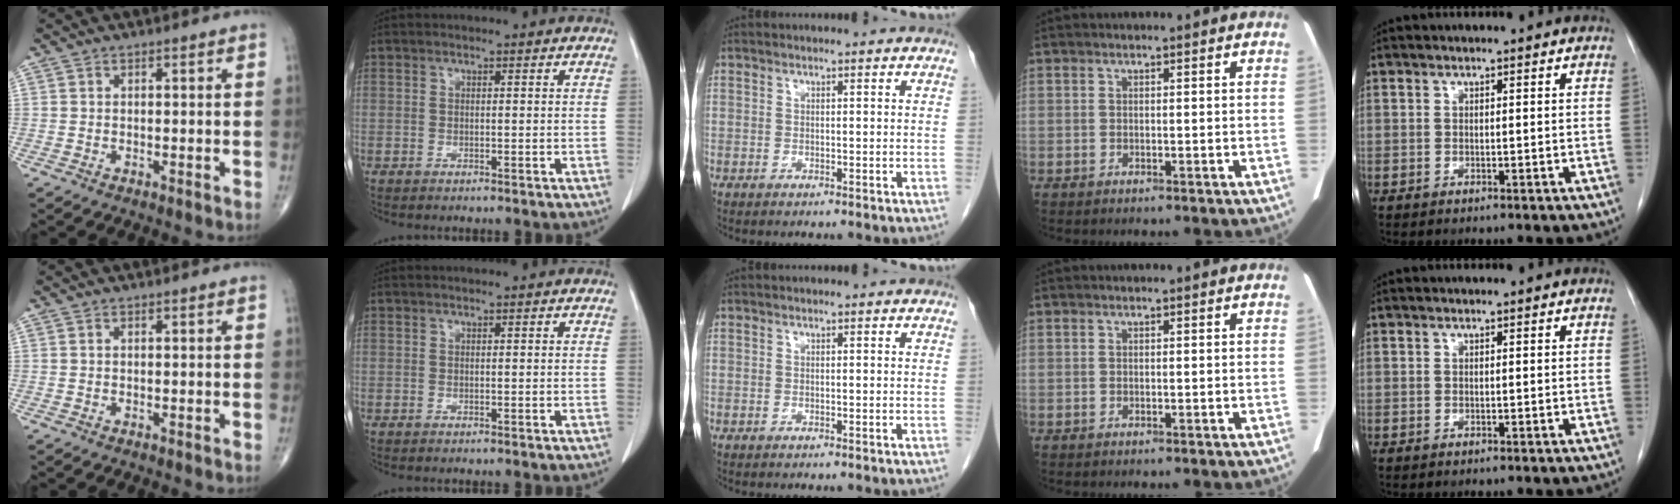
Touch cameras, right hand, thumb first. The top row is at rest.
{}